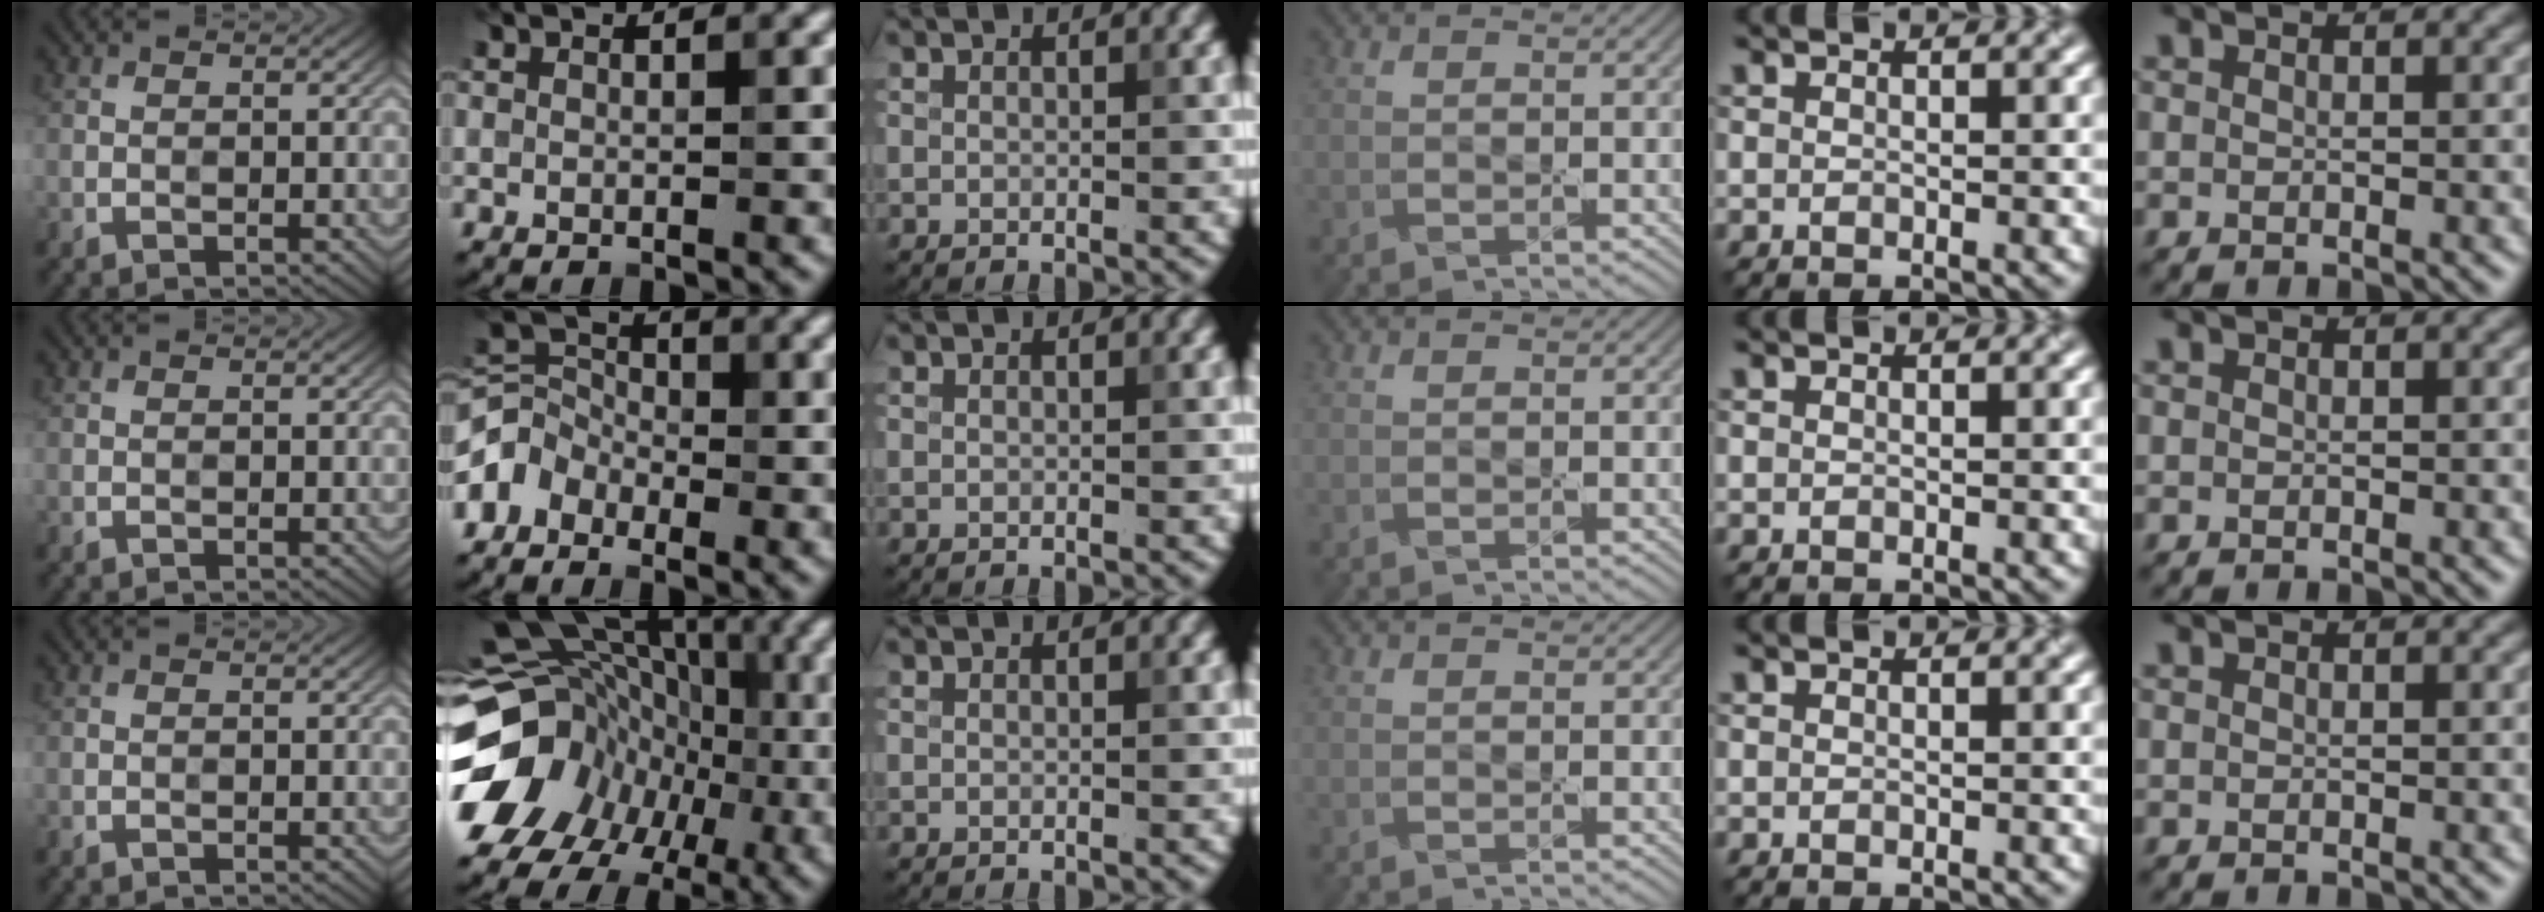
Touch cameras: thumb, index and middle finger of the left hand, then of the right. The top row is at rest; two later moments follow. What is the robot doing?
{"motion": "press", "object": "sticky note"}